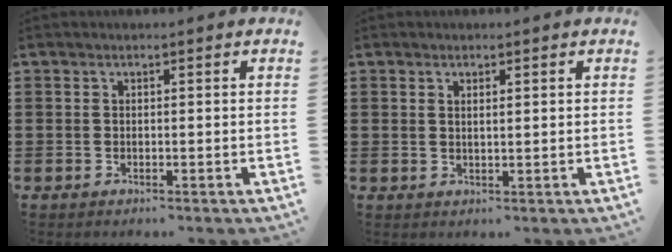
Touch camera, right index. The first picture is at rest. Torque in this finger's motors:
{"motor_torque": [-0.16, 0.28, -0.02, -0.01]}